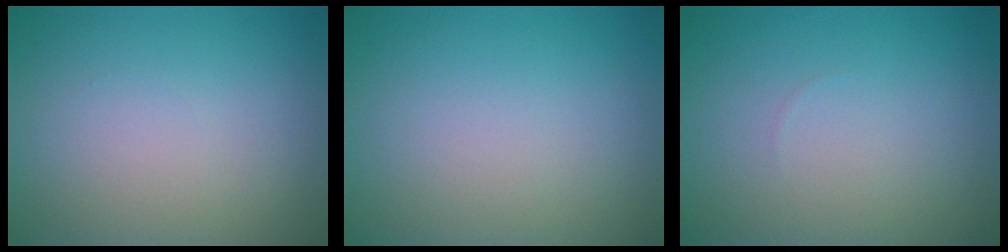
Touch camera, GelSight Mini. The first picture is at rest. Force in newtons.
{"total": 0.0}
{"total": 0.0}